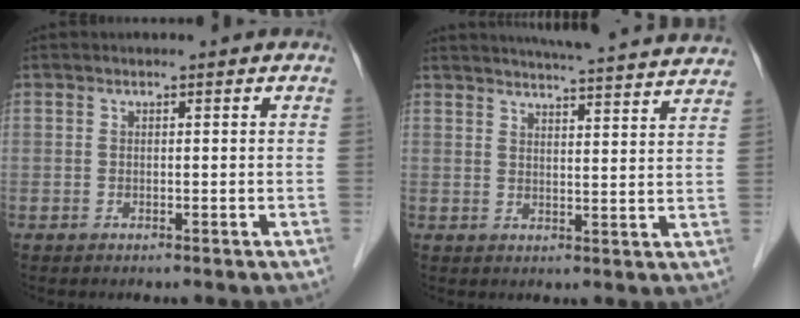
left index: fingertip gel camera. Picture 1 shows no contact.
{"total": 19.6, "force": [18.5, 0.4, 6.2], "torque": [-0.091, -0.023, 0.222]}